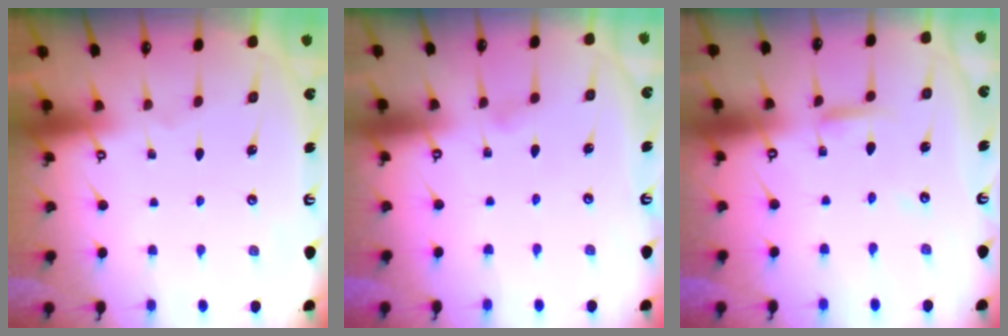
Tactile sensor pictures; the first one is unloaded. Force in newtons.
{"total": 3.6, "press": 3.6, "slide": 0.5}
{"total": 3.8, "press": 3.8, "slide": 0.1}